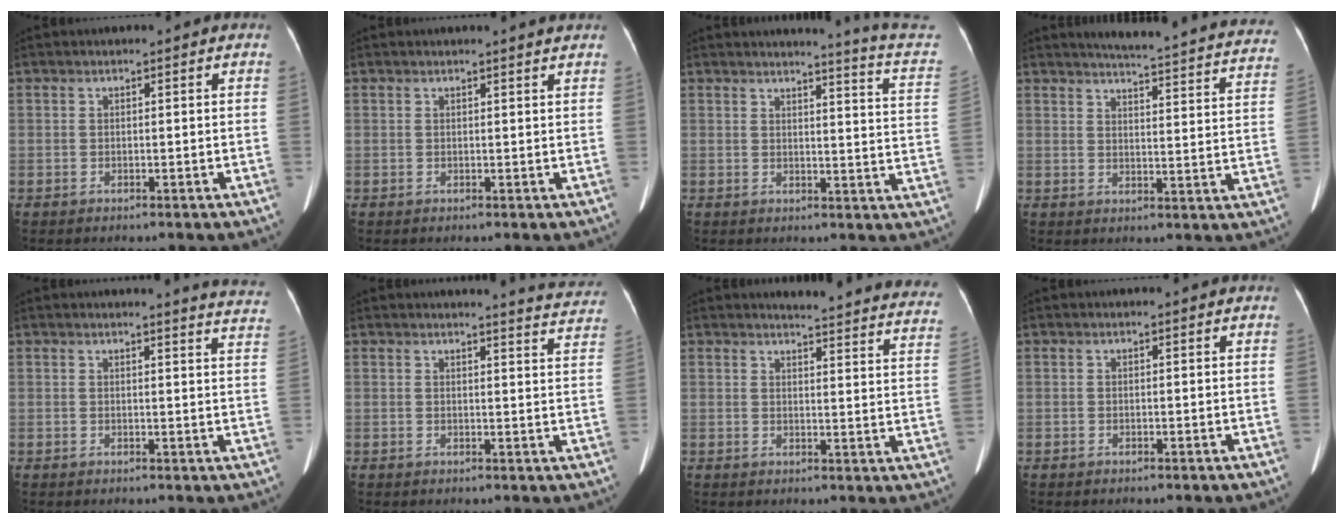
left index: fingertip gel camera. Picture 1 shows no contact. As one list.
[{"total": 2.1, "force": [2.0, -0.4, 0.6], "torque": [-0.016, -0.003, 0.020]}, {"total": 11.6, "force": [11.2, -2.0, 2.3], "torque": [-0.034, -0.098, 0.104]}, {"total": 25.2, "force": [23.5, 1.8, 8.8], "torque": [-0.110, -0.075, 0.260]}, {"total": 9.4, "force": [9.3, -0.4, 1.5], "torque": [-0.004, -0.070, 0.070]}, {"total": 8.5, "force": [8.5, -0.1, 0.8], "torque": [-0.003, -0.046, 0.073]}, {"total": 23.3, "force": [22.5, 1.6, 5.7], "torque": [-0.053, -0.106, 0.234]}, {"total": 0.8, "force": [0.8, 0.0, 0.2], "torque": [-0.011, 0.002, 0.008]}]